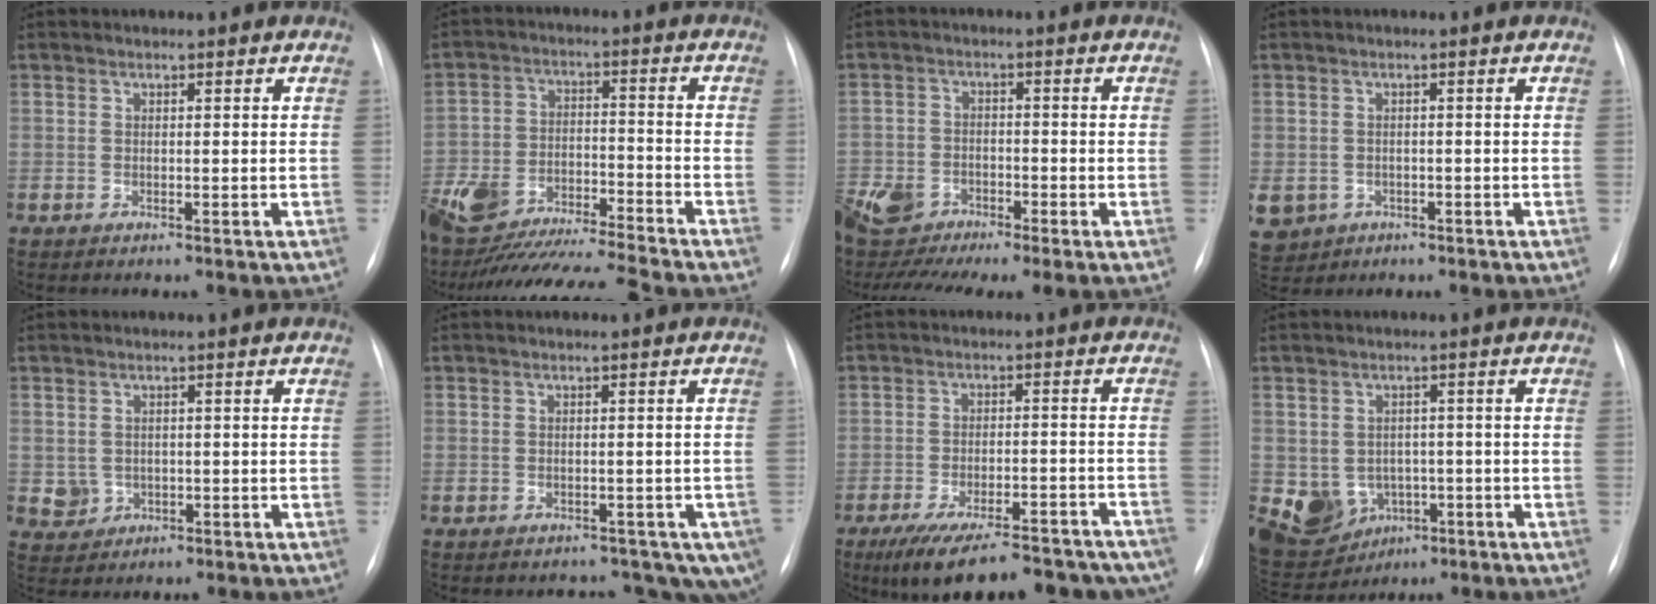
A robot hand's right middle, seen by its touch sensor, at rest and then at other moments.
{"total": 21.7, "force": [-19.6, 1.4, 9.2], "torque": [-0.208, -0.025, -0.327]}
{"total": 13.1, "force": [-8.6, 5.5, 8.1], "torque": [-0.190, 0.004, -0.148]}
{"total": 10.2, "force": [-4.2, 8.6, 3.4], "torque": [-0.113, 0.000, -0.052]}
{"total": 3.0, "force": [-0.4, 2.9, 0.7], "torque": [-0.009, 0.003, 0.004]}
{"total": 11.9, "force": [-7.9, 7.1, 5.3], "torque": [-0.083, 0.004, -0.079]}
{"total": 20.7, "force": [-17.0, 6.3, 9.9], "torque": [-0.130, 0.000, -0.225]}
{"total": 12.7, "force": [-4.1, 10.8, 5.3], "torque": [-0.131, 0.016, -0.044]}